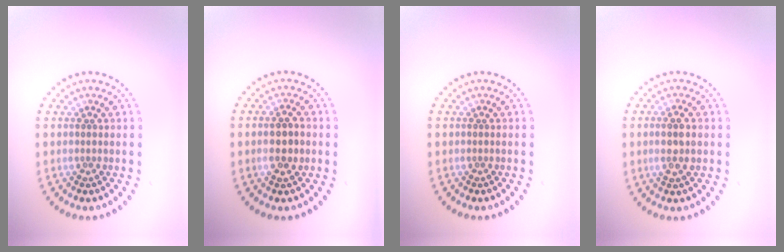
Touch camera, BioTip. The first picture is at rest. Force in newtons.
{"total": 2.6, "press": 2.5, "slide": 0.5}
{"total": 0.0}
{"total": 2.2, "press": 2.0, "slide": 0.9}